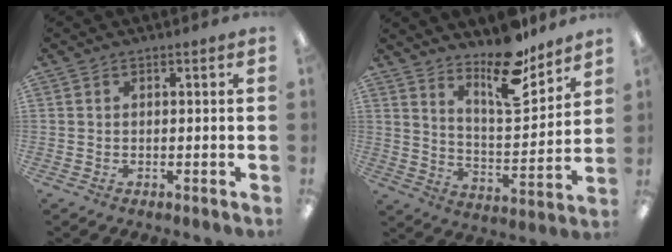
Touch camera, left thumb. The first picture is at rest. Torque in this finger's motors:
{"motor_torque": [0.29, 0.23, 0.25, -0.96, 0.08]}